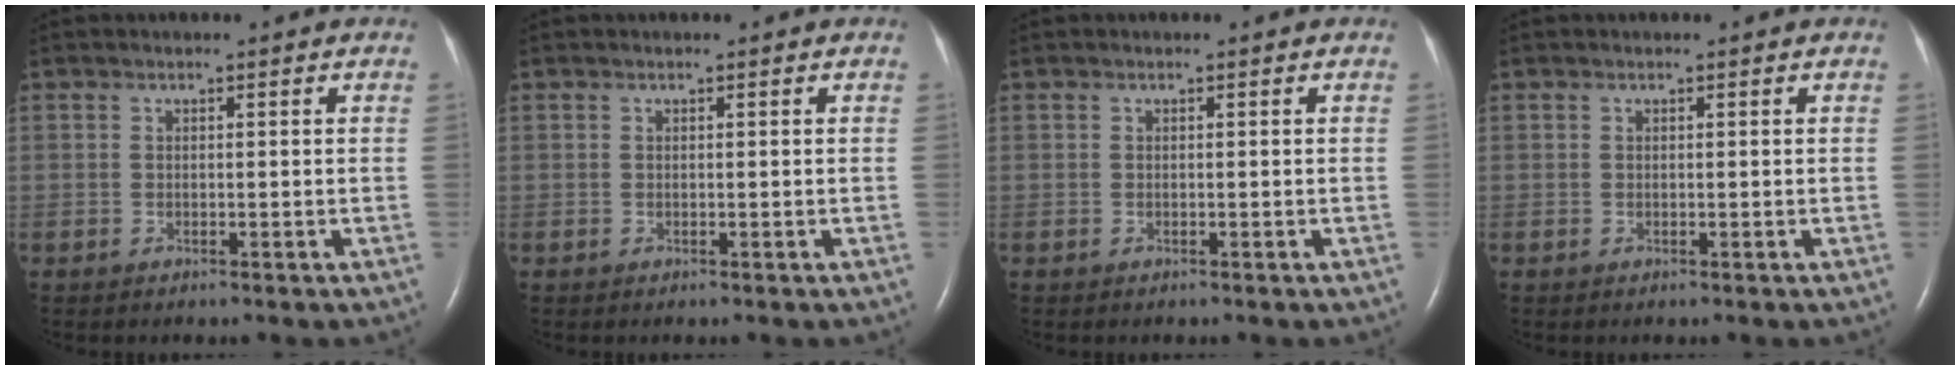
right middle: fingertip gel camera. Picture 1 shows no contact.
{"total": 0.0}
{"total": 0.0}
{"total": 0.0}